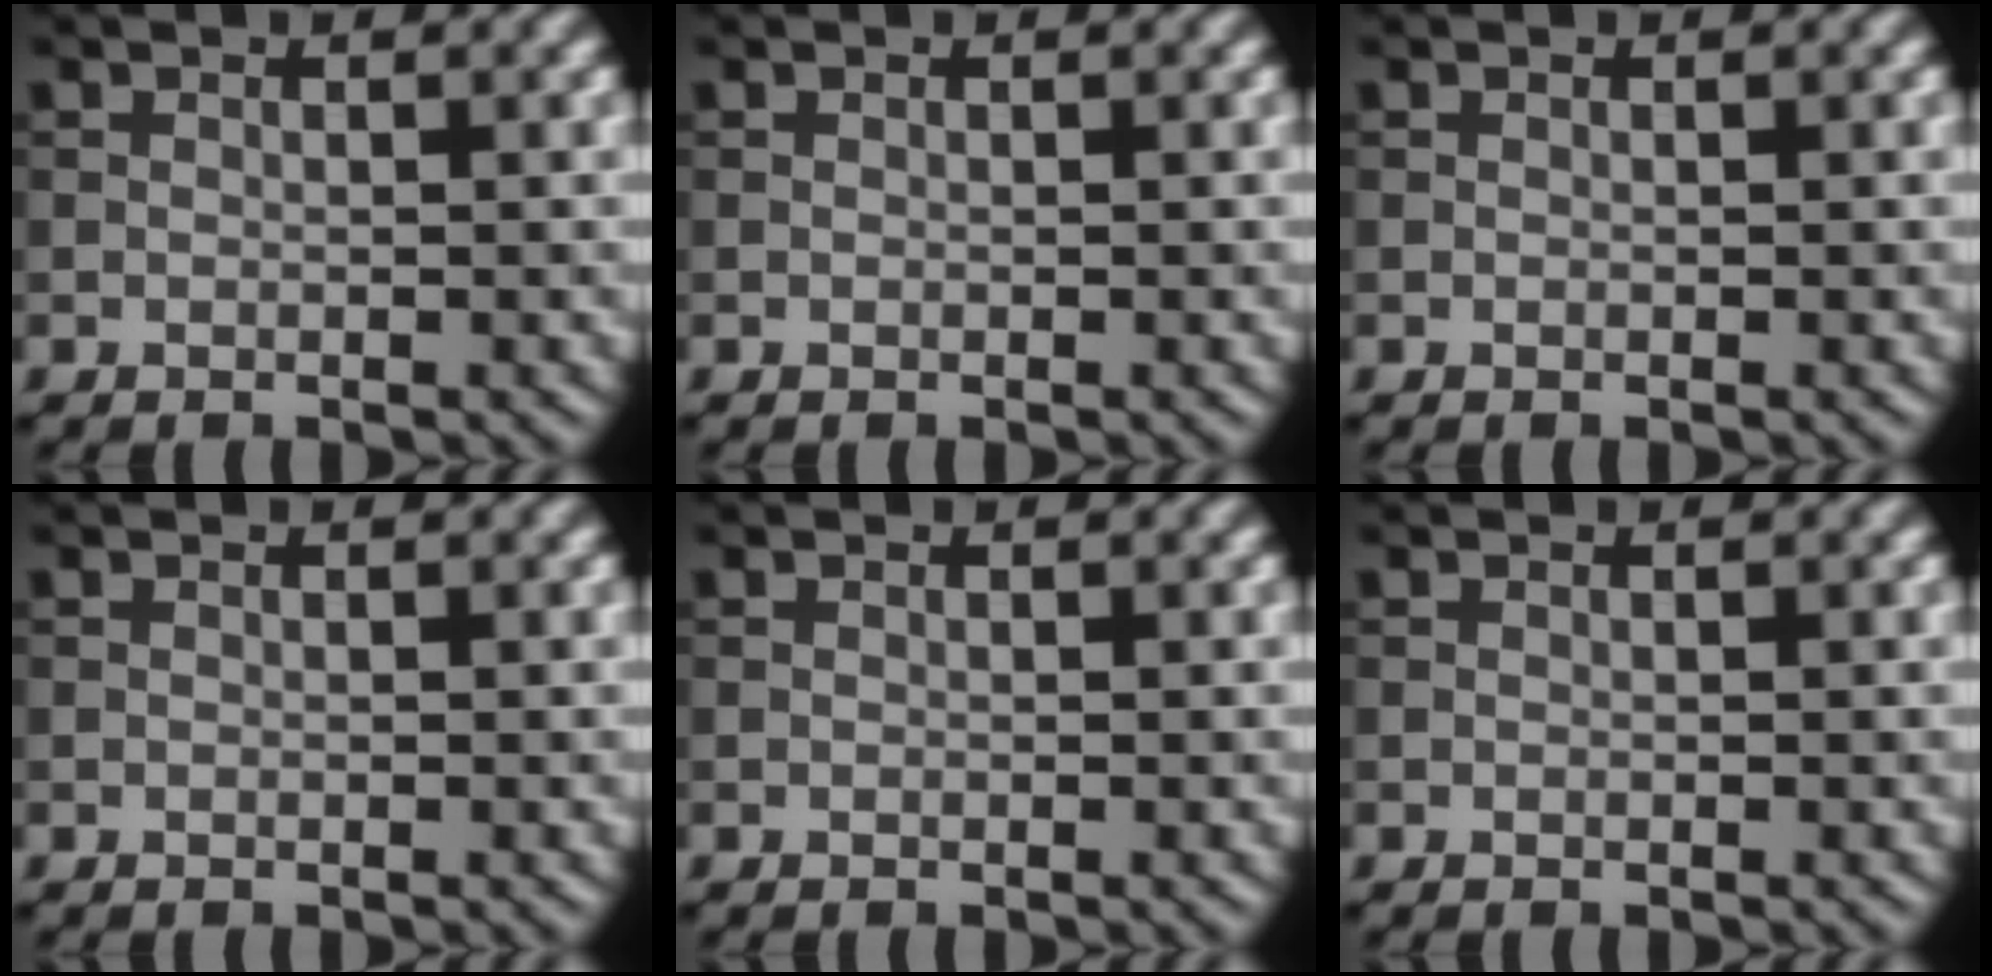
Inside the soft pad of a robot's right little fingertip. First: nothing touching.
{"total": 0.0}
{"total": 0.0}
{"total": 0.0}
{"total": 0.0}
{"total": 0.0}